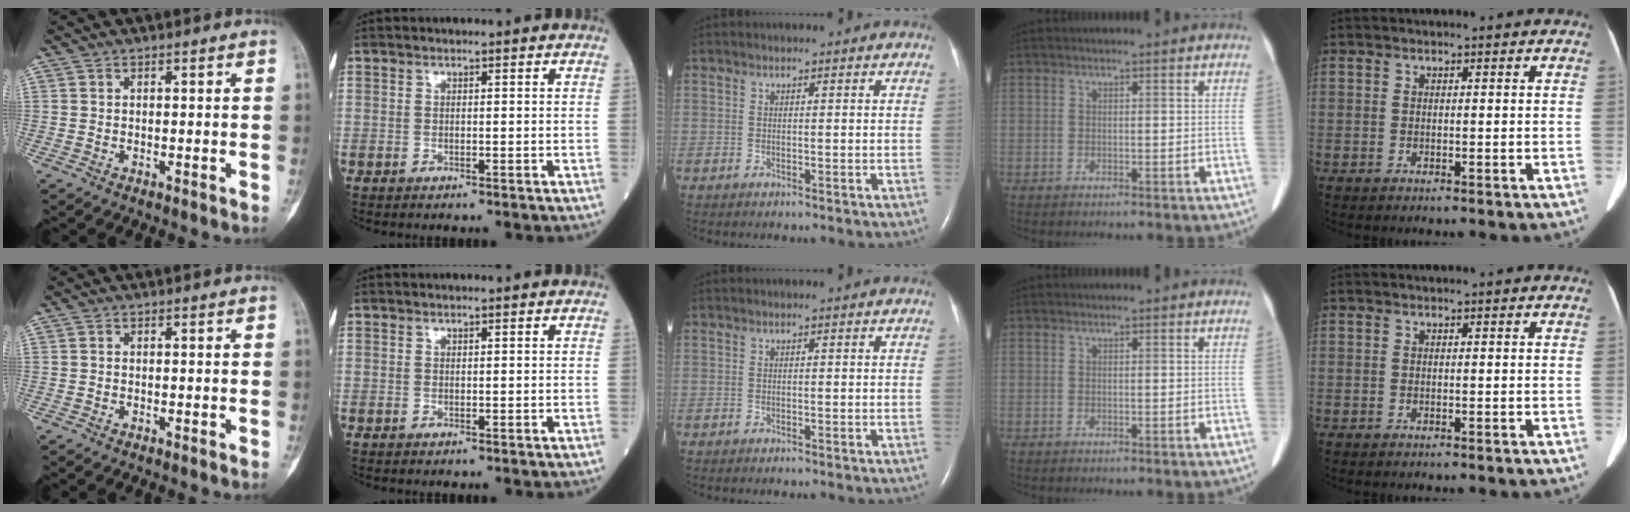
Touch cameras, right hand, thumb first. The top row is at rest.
{}